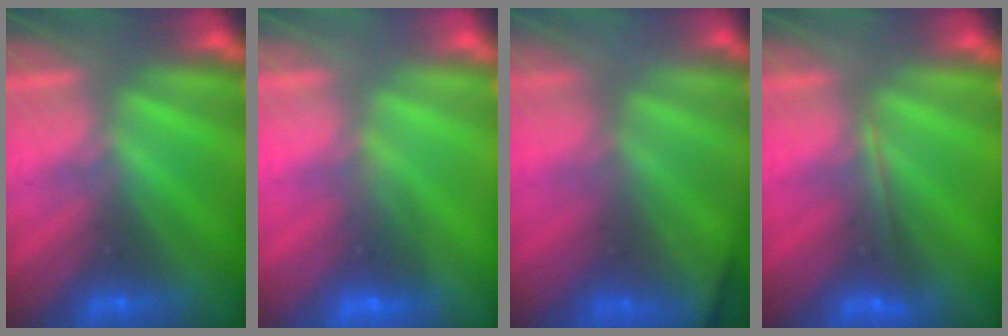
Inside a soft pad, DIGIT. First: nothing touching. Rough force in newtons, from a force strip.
{"total": 1.6}
{"total": 8.1}
{"total": 1.8}